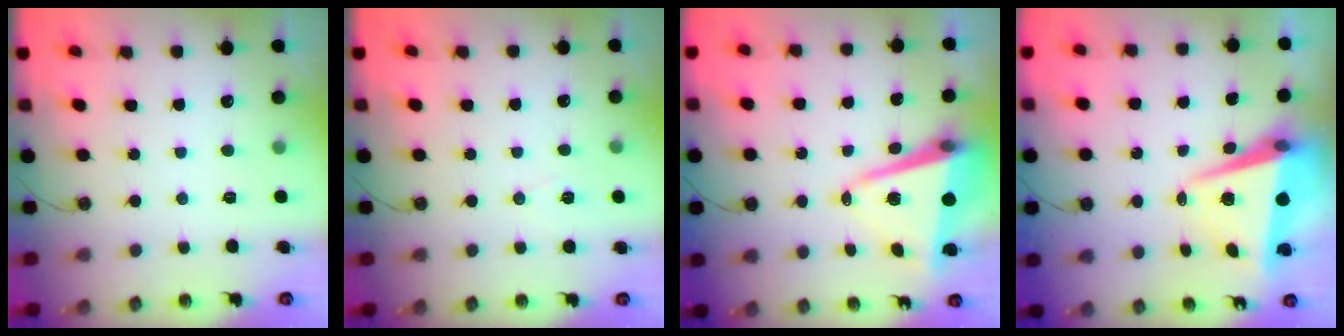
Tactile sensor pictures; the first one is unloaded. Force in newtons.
{"total": 5.9, "press": 3.7, "slide": 4.5}
{"total": 10.6, "press": 10.4, "slide": 1.9}
{"total": 8.9, "press": 8.7, "slide": 2.1}